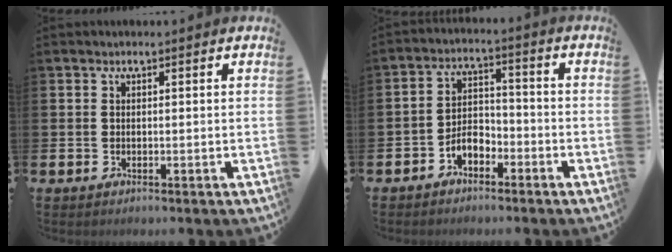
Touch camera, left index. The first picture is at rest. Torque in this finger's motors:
{"motor_torque": [0.99, 0.69, 0.06, 0.10]}